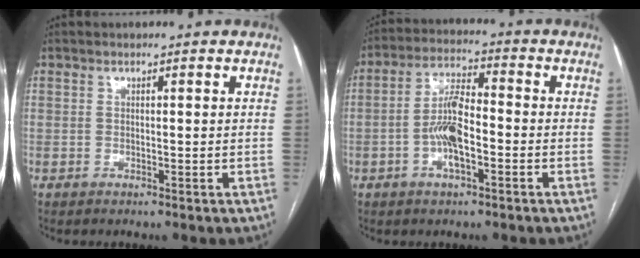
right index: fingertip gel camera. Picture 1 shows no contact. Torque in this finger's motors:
{"motor_torque": [1.39, -0.40, 0.64, 0.18]}